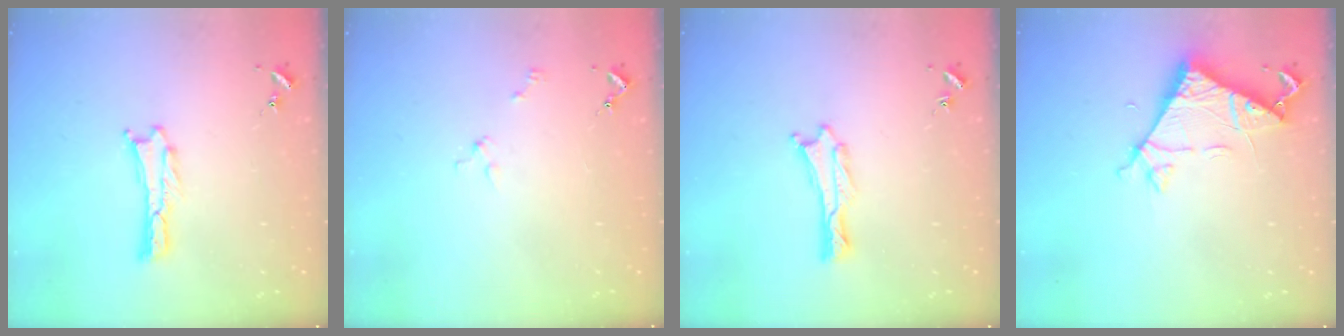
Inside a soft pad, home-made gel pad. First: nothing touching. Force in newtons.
{"total": 2.0, "press": 2.0, "slide": 0.2}
{"total": 0.0}
{"total": 6.9, "press": 6.9, "slide": 0.5}